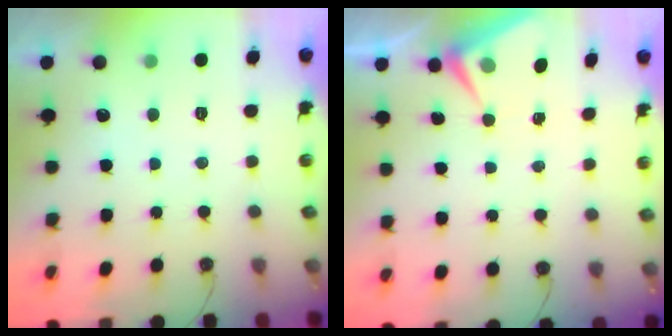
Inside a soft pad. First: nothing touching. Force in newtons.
{"total": 5.3, "press": 5.3, "slide": 0.6}